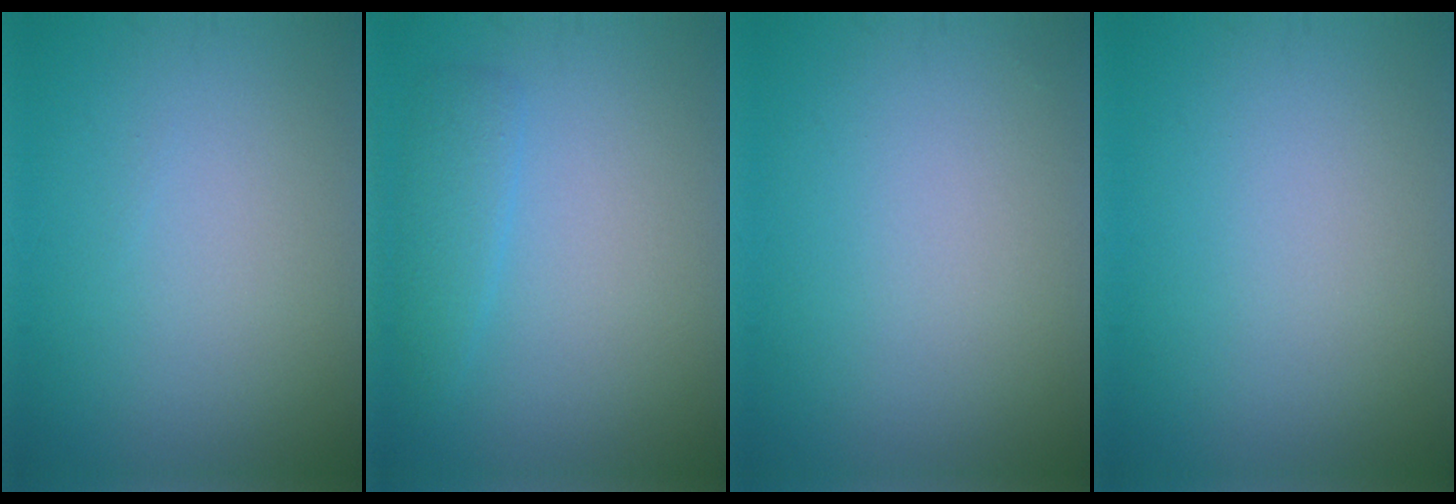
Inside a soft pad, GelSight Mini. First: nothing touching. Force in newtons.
{"total": 1.9, "press": 1.9, "slide": 0.2}
{"total": 0.0}
{"total": 0.0}